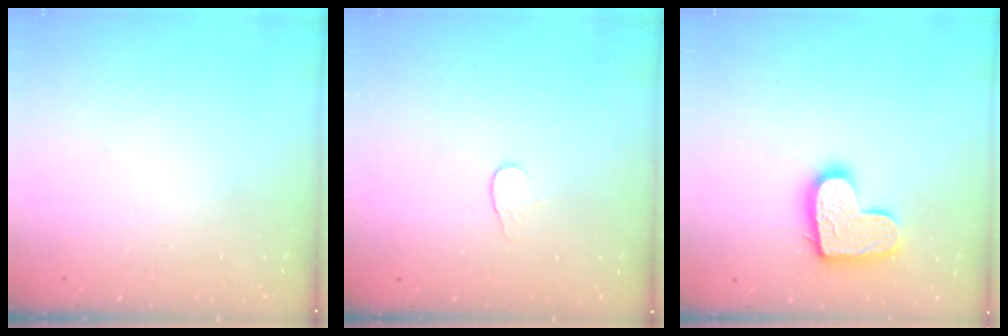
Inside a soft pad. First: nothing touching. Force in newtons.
{"total": 3.9, "press": 3.9, "slide": 0.4}
{"total": 14.2, "press": 14.2, "slide": 0.8}